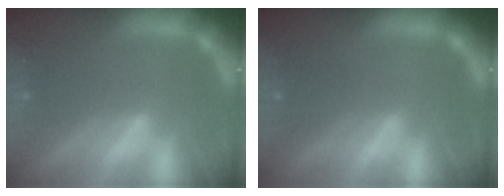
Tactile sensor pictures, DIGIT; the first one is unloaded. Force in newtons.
{"total": 2.0}